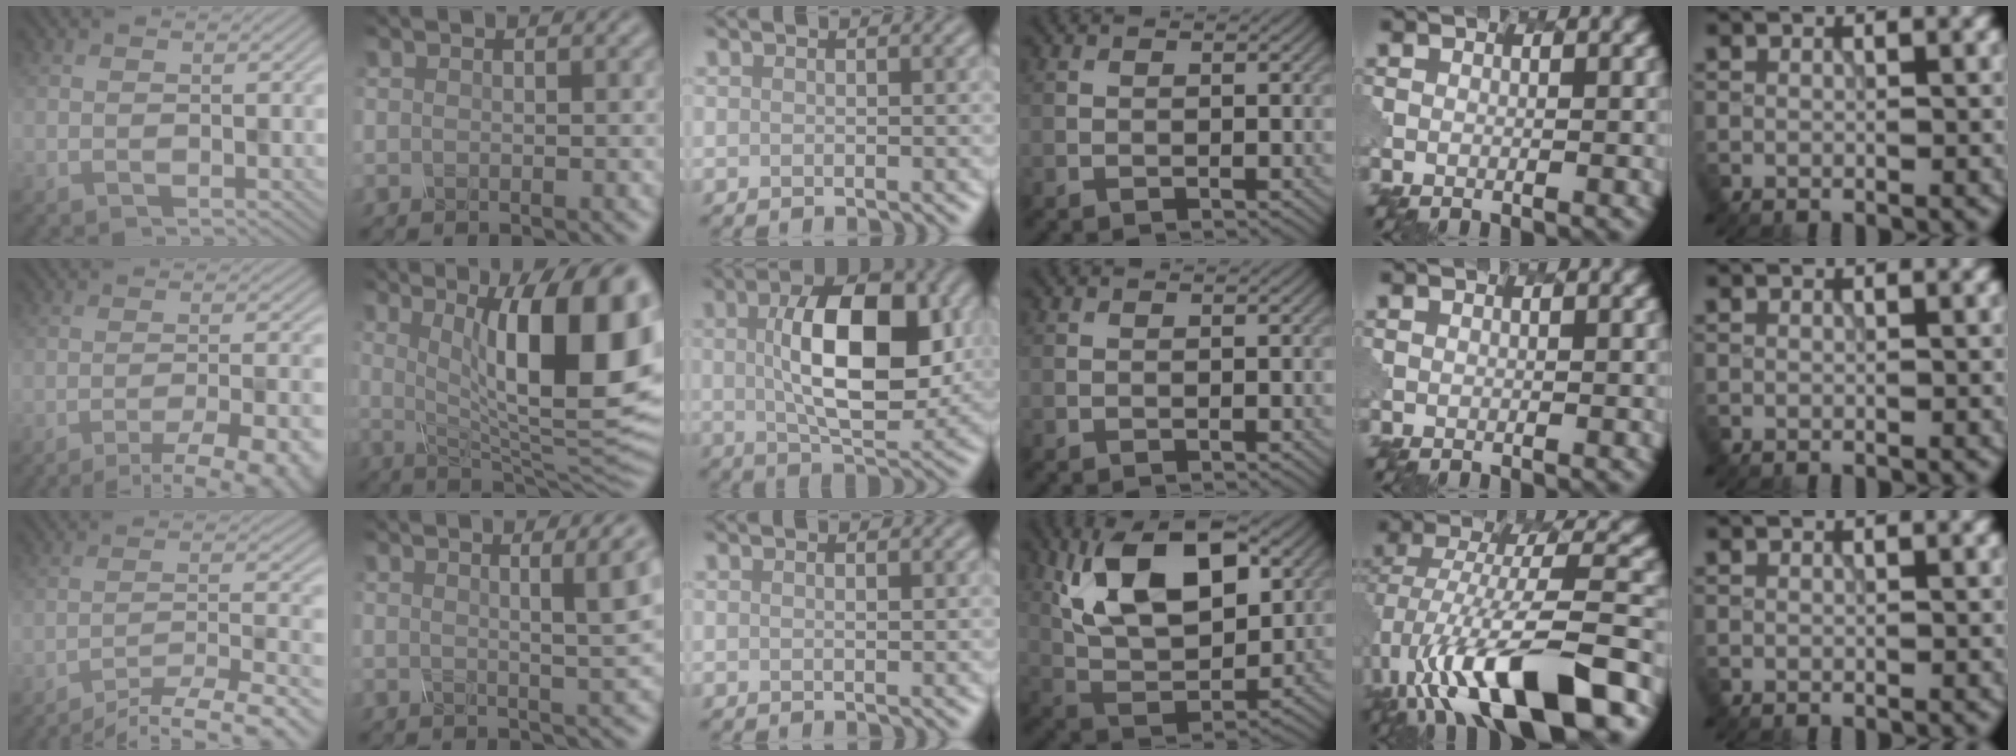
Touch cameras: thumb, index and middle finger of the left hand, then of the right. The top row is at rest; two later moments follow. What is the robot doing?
{"motion": "unscrew", "object": "spray bottle"}